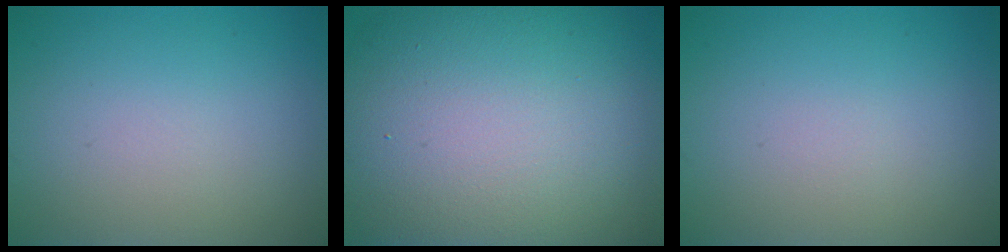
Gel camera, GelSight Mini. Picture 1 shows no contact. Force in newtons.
{"total": 18.4, "press": 18.4, "slide": 0.5}
{"total": 0.0}